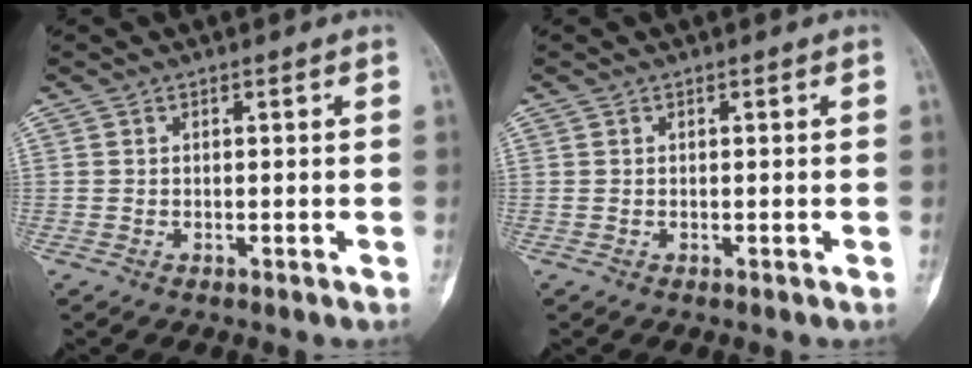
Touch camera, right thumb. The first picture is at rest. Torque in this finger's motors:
{"motor_torque": [0.00, 0.00, 0.02, -0.02, 0.01]}